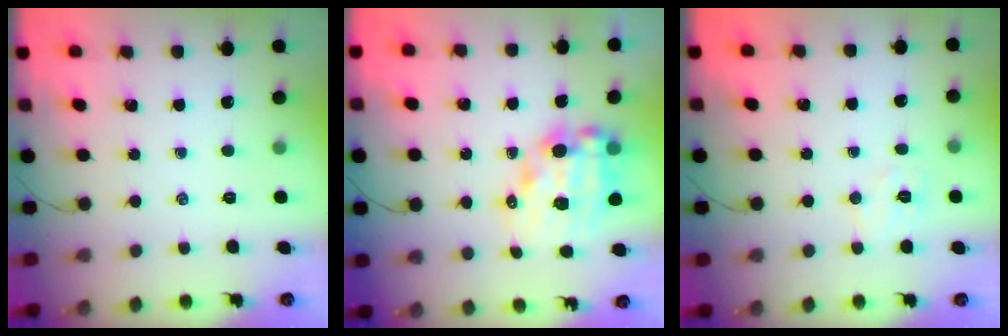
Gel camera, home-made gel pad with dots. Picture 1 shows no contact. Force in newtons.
{"total": 13.1, "press": 12.7, "slide": 3.2}
{"total": 5.8, "press": 5.7, "slide": 1.0}